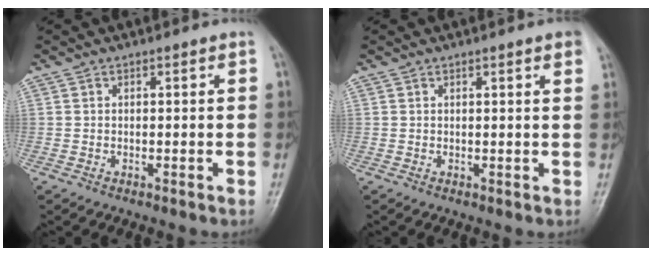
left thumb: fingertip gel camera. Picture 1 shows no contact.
{"total": 2.5, "force": [1.5, 0.1, 2.0], "torque": [-0.023, 0.001, 0.016]}